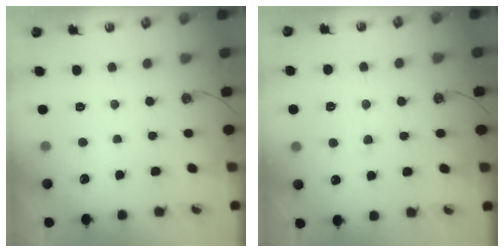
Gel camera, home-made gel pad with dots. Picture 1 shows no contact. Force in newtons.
{"total": 0.8, "press": 0.5, "slide": 0.7}